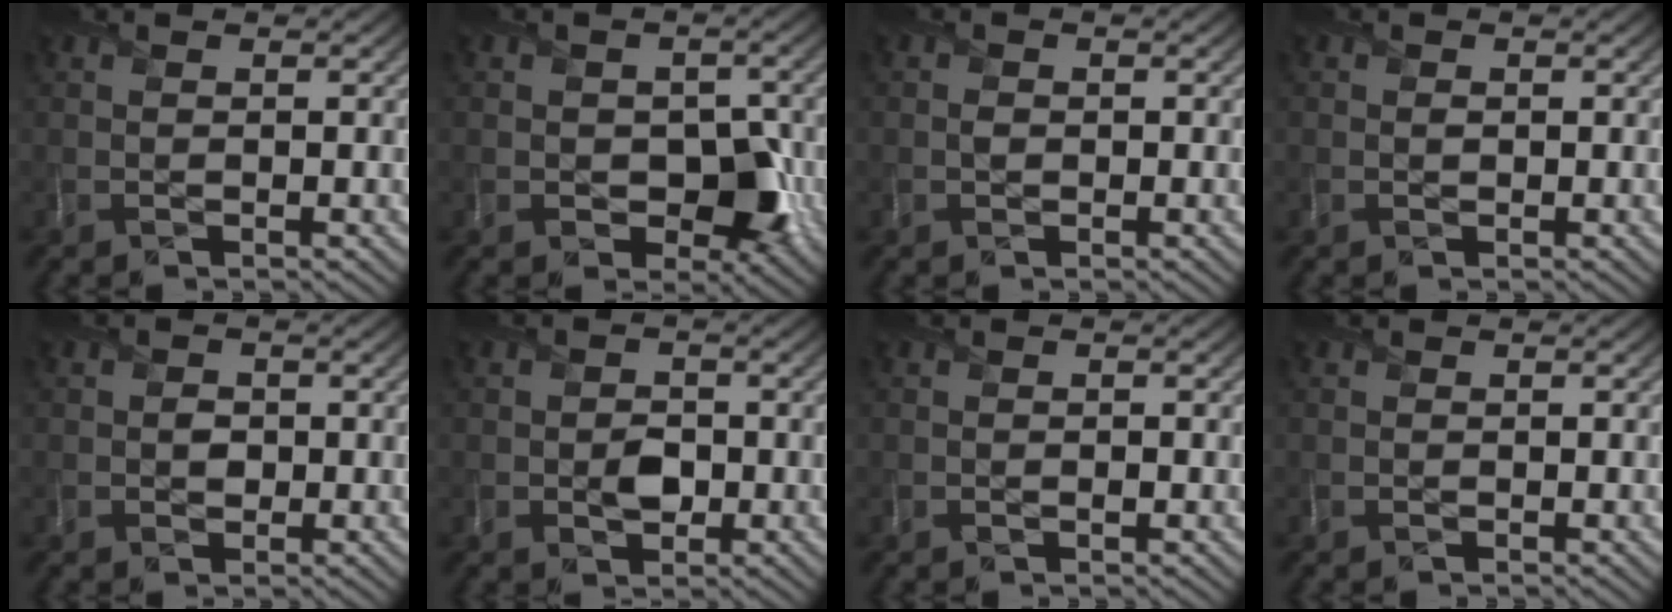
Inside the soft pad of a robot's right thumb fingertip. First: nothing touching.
{"total": 6.0, "force": [-1.3, 4.4, 4.0], "torque": [-0.059, -0.016, -0.021]}
{"total": 0.9, "force": [-0.2, 0.9, 0.3], "torque": [-0.005, -0.004, -0.007]}
{"total": 0.7, "force": [0.0, 0.6, 0.3], "torque": [-0.001, -0.004, -0.004]}
{"total": 1.6, "force": [-0.2, 1.5, 0.7], "torque": [-0.012, -0.006, -0.007]}
{"total": 2.8, "force": [-0.7, 2.3, 1.5], "torque": [-0.026, -0.007, -0.016]}
{"total": 0.8, "force": [-0.4, 0.6, 0.4], "torque": [-0.005, -0.003, -0.008]}
{"total": 0.0}